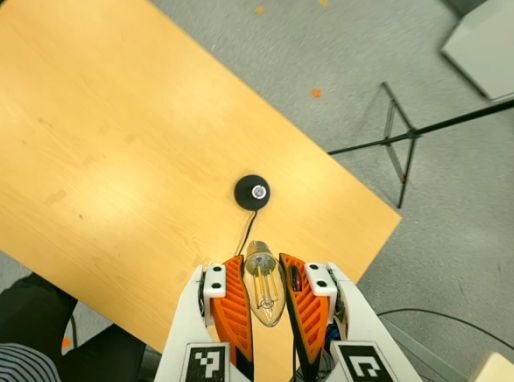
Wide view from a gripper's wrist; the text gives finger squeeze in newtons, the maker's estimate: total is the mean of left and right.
{"total": 24.2, "left": 27.4, "right": 21.1}